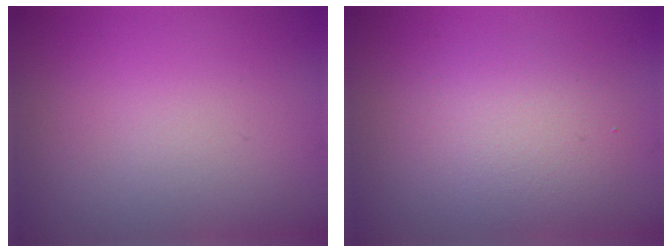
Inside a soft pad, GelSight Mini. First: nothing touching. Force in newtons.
{"total": 3.9, "press": 3.9, "slide": 0.3}